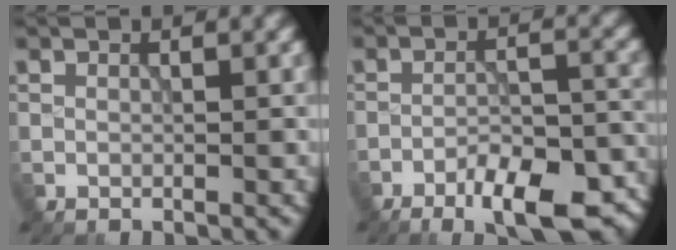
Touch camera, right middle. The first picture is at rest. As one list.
[{"total": 9.2, "force": [-6.0, 2.9, 6.3], "torque": [-0.092, 0.001, -0.092]}]